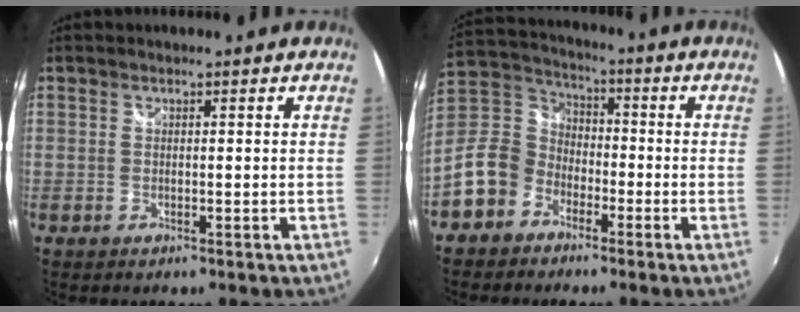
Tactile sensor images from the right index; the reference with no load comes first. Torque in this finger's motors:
{"motor_torque": [0.14, -0.06, -0.25, -0.21]}